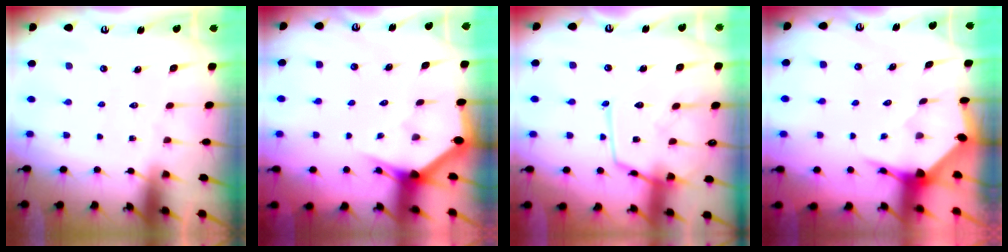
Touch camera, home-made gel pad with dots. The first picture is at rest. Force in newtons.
{"total": 3.0, "press": 3.0, "slide": 0.1}
{"total": 15.6, "press": 15.5, "slide": 1.3}
{"total": 3.5, "press": 3.5, "slide": 0.4}